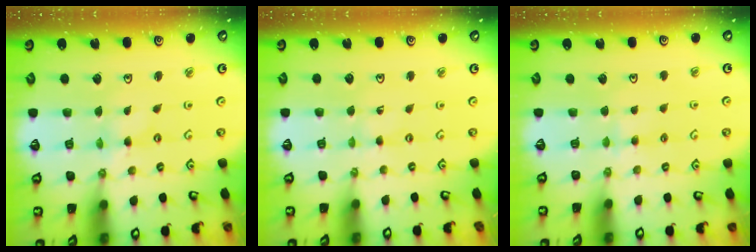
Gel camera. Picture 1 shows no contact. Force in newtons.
{"total": 0.0}
{"total": 2.9, "press": 2.9, "slide": 0.5}